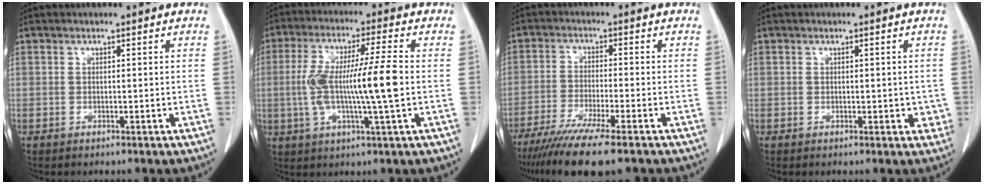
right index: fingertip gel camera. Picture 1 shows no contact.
{"total": 11.9, "force": [-0.7, 0.3, 11.9], "torque": [-0.234, 0.006, -0.016]}
{"total": 11.4, "force": [-8.7, 0.1, 7.4], "torque": [-0.117, -0.031, -0.140]}
{"total": 2.4, "force": [-0.1, 1.5, 1.9], "torque": [-0.013, 0.002, 0.002]}